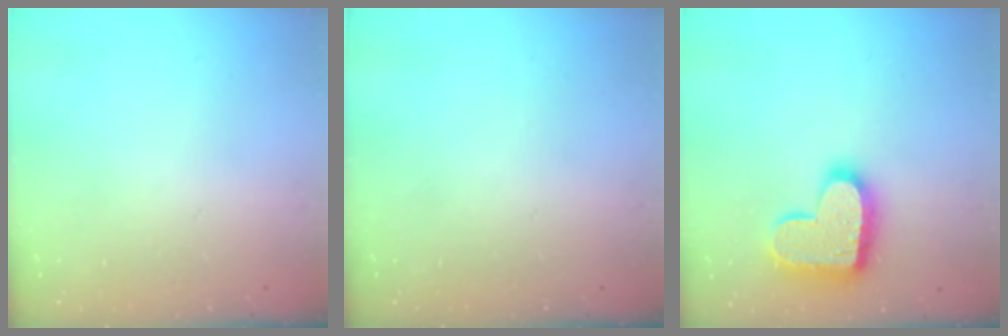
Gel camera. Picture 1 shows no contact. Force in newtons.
{"total": 0.0}
{"total": 16.3, "press": 16.3, "slide": 1.3}